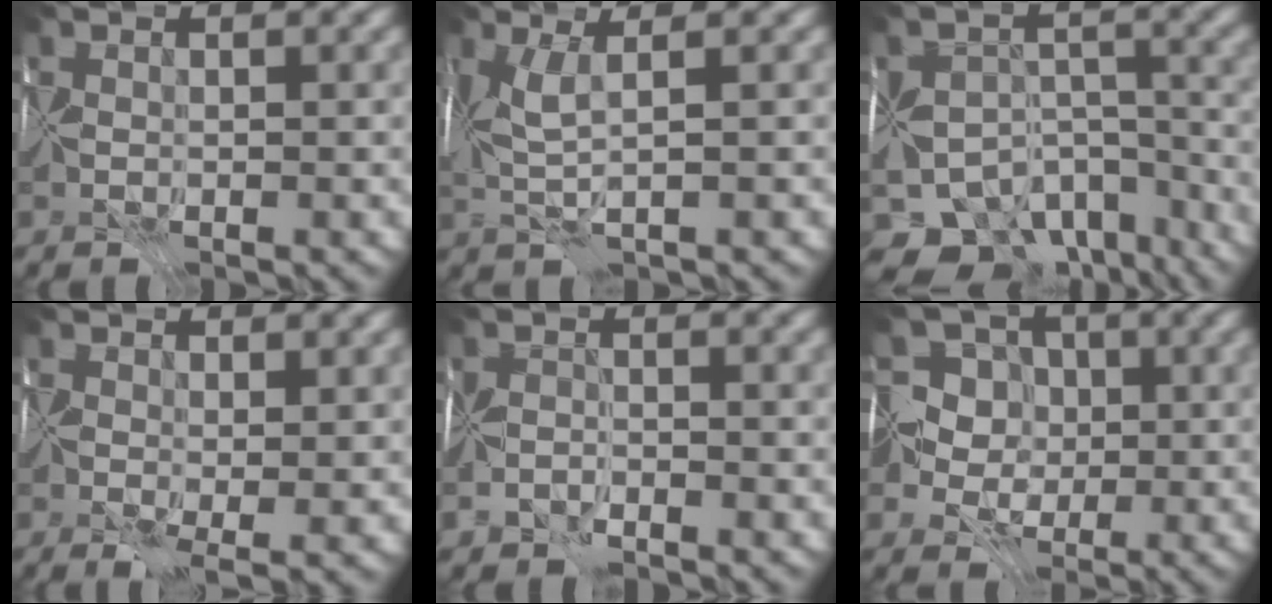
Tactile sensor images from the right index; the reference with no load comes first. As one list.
[{"total": 2.8, "force": [0.8, 0.3, 2.7], "torque": [-0.062, 0.004, 0.012]}, {"total": 11.9, "force": [-9.0, 6.5, 4.1], "torque": [-0.052, -0.007, -0.116]}, {"total": 3.0, "force": [-0.1, 0.9, 2.9], "torque": [-0.050, -0.005, -0.008]}, {"total": 2.1, "force": [-1.9, 0.8, 0.4], "torque": [-0.006, 0.000, -0.046]}, {"total": 6.3, "force": [0.4, 5.7, 2.7], "torque": [-0.032, 0.027, -0.033]}]